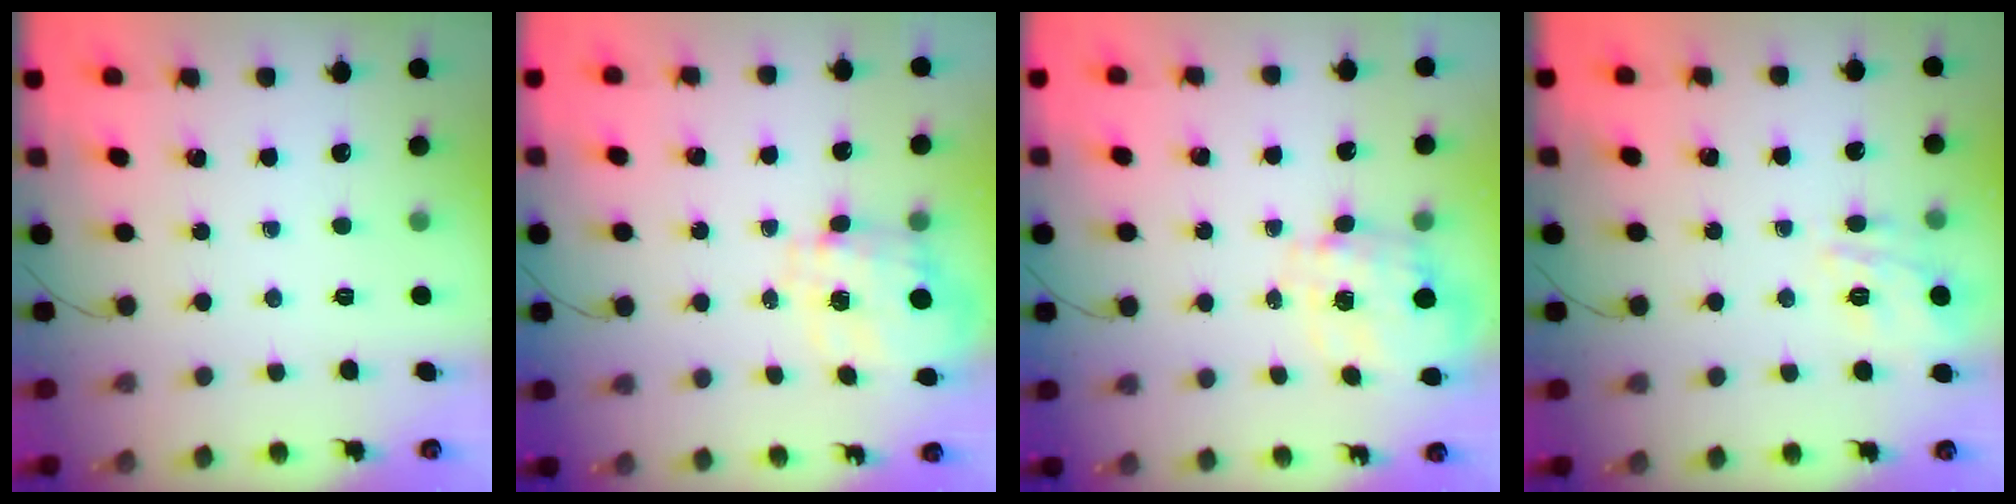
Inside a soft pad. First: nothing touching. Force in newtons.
{"total": 3.4, "press": 3.2, "slide": 1.0}
{"total": 2.8, "press": 2.6, "slide": 1.1}
{"total": 5.1, "press": 5.0, "slide": 0.8}